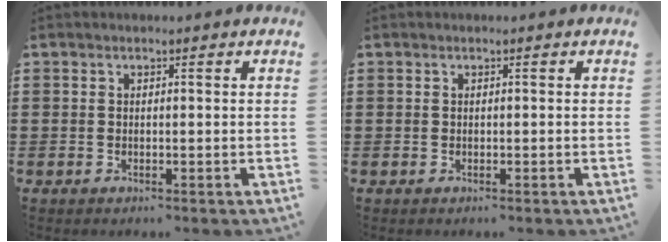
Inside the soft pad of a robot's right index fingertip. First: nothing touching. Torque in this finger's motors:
{"motor_torque": [-1.24, 0.54, -0.84, -0.21]}